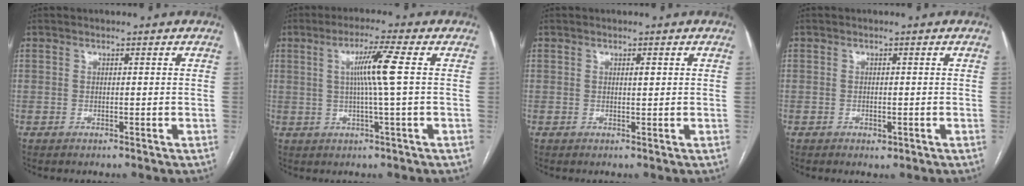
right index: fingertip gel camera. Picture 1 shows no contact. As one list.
[{"total": 6.5, "force": [1.0, -1.4, 6.3], "torque": [-0.113, 0.004, 0.021]}, {"total": 0.8, "force": [0.3, 0.2, 0.7], "torque": [-0.013, 0.000, 0.004]}, {"total": 1.0, "force": [-0.5, 0.6, 0.6], "torque": [-0.007, 0.000, -0.003]}]